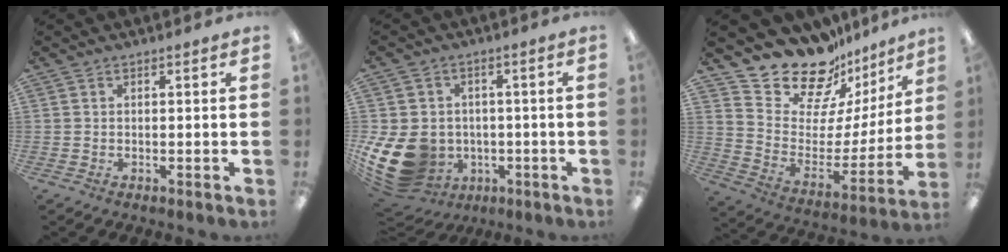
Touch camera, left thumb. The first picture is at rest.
{"total": 14.6, "force": [-3.2, 12.1, 7.5], "torque": [-0.174, 0.014, -0.047]}
{"total": 18.2, "force": [15.8, 8.0, 4.4], "torque": [-0.086, -0.137, 0.278]}